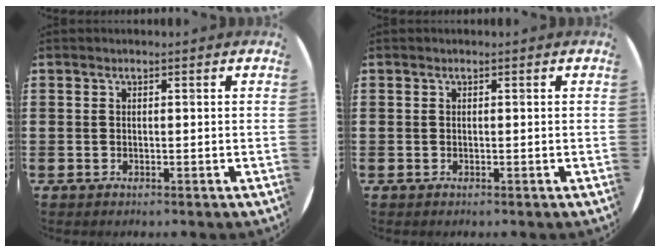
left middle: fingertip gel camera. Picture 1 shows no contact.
{"total": 0.0}